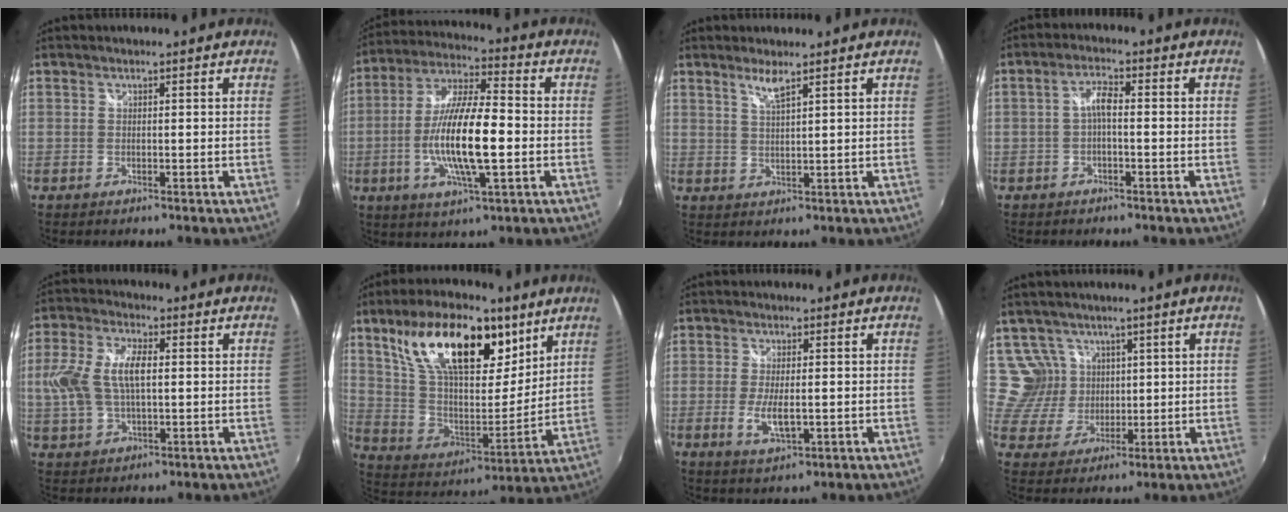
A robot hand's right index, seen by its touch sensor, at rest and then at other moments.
{"total": 15.8, "force": [-3.1, 3.5, 15.1], "torque": [-0.295, -0.005, -0.059]}
{"total": 3.0, "force": [2.2, 0.0, 2.1], "torque": [-0.043, -0.003, 0.042]}
{"total": 3.0, "force": [-0.8, 0.8, 2.8], "torque": [-0.058, 0.009, -0.015]}
{"total": 11.0, "force": [0.7, 5.5, 9.5], "torque": [-0.202, 0.011, 0.014]}
{"total": 24.4, "force": [13.2, 11.3, 17.1], "torque": [-0.313, 0.027, 0.236]}
{"total": 5.6, "force": [-1.2, 1.8, 5.1], "torque": [-0.102, -0.012, -0.020]}
{"total": 6.7, "force": [3.2, 5.9, 0.8], "torque": [-0.012, 0.010, 0.073]}